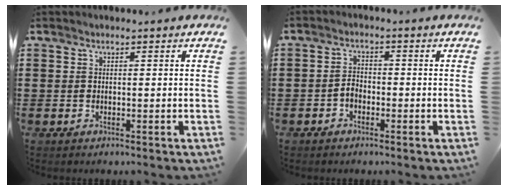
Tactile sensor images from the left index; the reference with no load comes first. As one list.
[{"total": 2.1, "force": [-1.0, 1.3, 1.3], "torque": [-0.028, 0.006, -0.021]}]